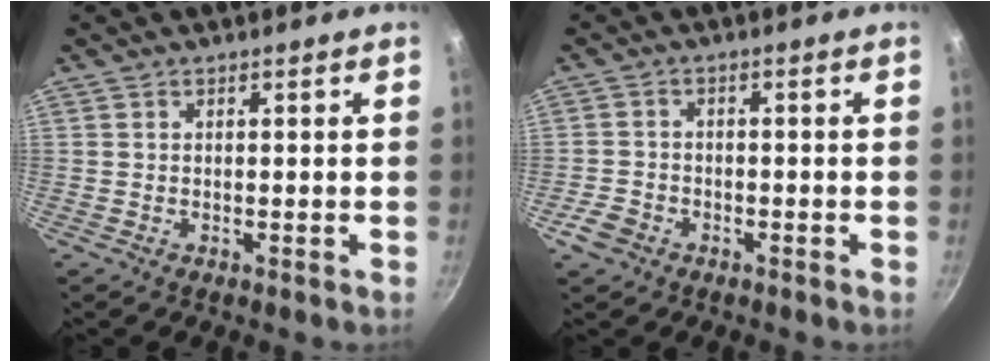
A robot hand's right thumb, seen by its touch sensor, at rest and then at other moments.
{"total": 4.0, "force": [-2.3, 2.9, 1.6], "torque": [-0.033, 0.023, -0.043]}